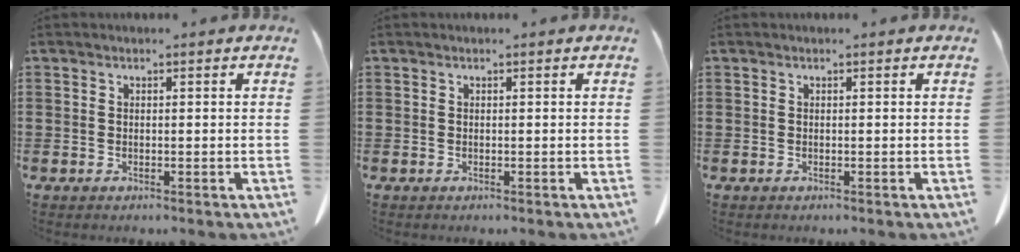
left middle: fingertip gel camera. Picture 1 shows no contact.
{"total": 0.0}
{"total": 0.0}